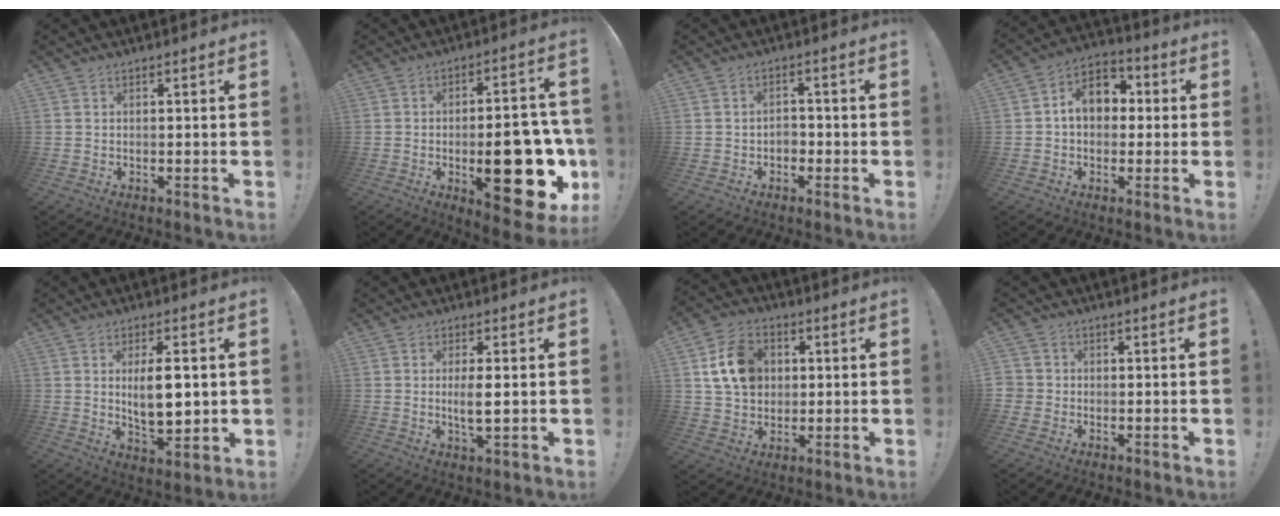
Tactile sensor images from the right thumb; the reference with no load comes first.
{"total": 25.5, "force": [-6.1, 10.5, 22.4], "torque": [-0.300, 0.028, -0.075]}
{"total": 3.1, "force": [-1.2, 2.5, 1.5], "torque": [-0.023, 0.002, -0.024]}
{"total": 11.0, "force": [1.4, 8.3, 7.1], "torque": [-0.097, 0.014, 0.030]}
{"total": 10.6, "force": [1.8, 4.2, 9.6], "torque": [-0.151, -0.010, 0.027]}
{"total": 4.7, "force": [0.2, 1.2, 4.6], "torque": [-0.086, -0.013, -0.003]}
{"total": 14.1, "force": [3.2, 11.1, 8.0], "torque": [-0.119, 0.002, 0.068]}
{"total": 2.4, "force": [-0.7, 2.1, 0.8], "torque": [-0.018, 0.009, -0.012]}